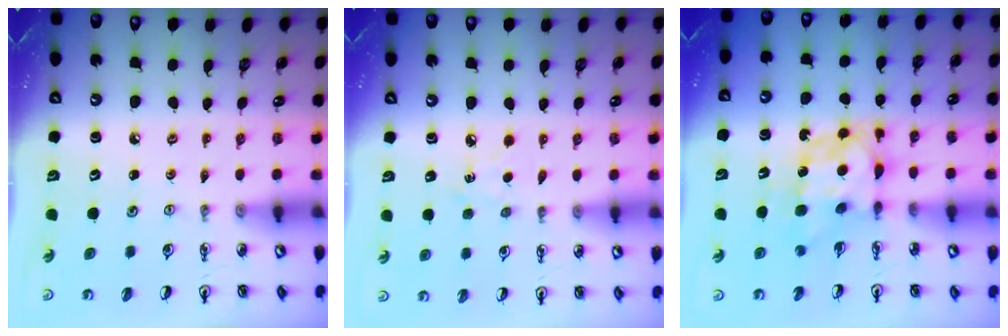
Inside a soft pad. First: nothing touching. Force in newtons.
{"total": 4.9, "press": 4.9, "slide": 0.6}
{"total": 7.2, "press": 7.2, "slide": 0.5}